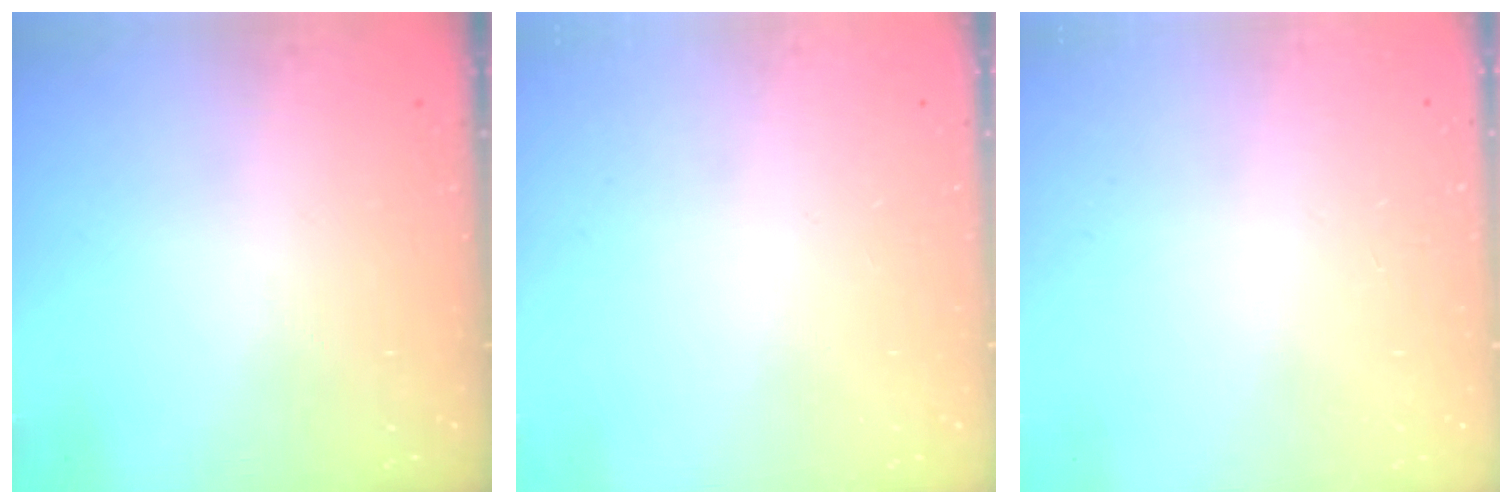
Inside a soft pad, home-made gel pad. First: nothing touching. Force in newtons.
{"total": 0.0}
{"total": 2.4, "press": 2.4, "slide": 0.2}